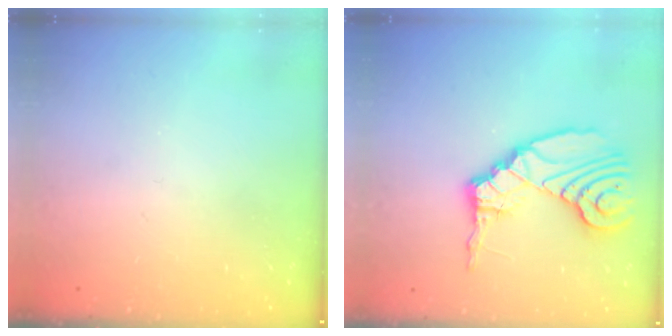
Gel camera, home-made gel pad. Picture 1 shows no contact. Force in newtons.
{"total": 14.8, "press": 14.7, "slide": 1.9}